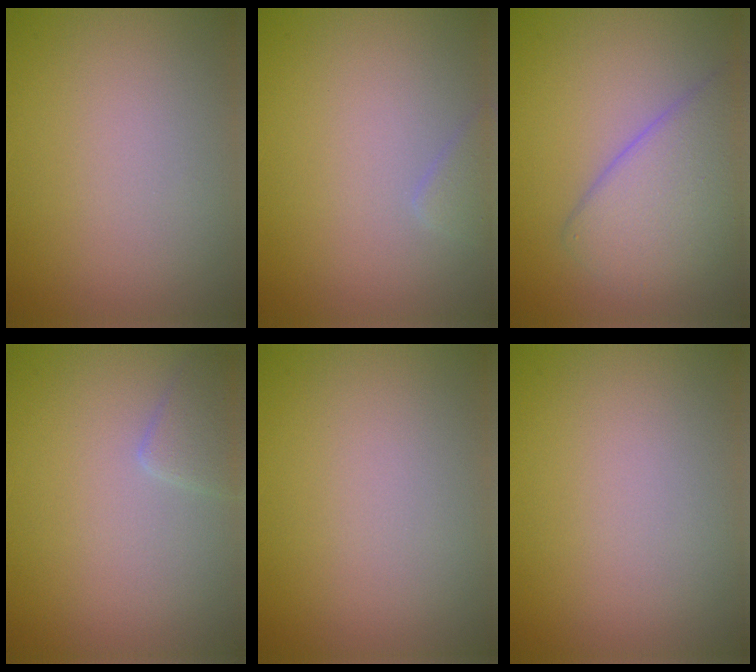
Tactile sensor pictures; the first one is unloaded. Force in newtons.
{"total": 1.1, "press": 1.1, "slide": 0.1}
{"total": 4.6, "press": 4.6, "slide": 0.2}
{"total": 1.7, "press": 1.7, "slide": 0.1}
{"total": 0.0}
{"total": 0.0}